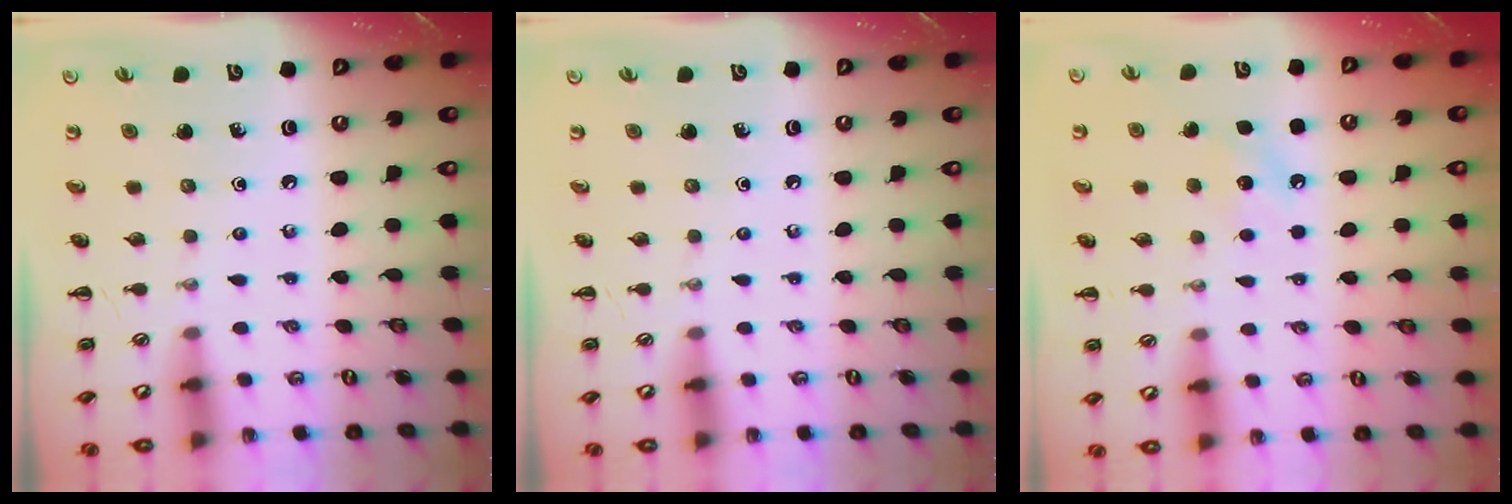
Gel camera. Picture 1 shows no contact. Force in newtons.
{"total": 0.0}
{"total": 5.6, "press": 5.4, "slide": 1.5}